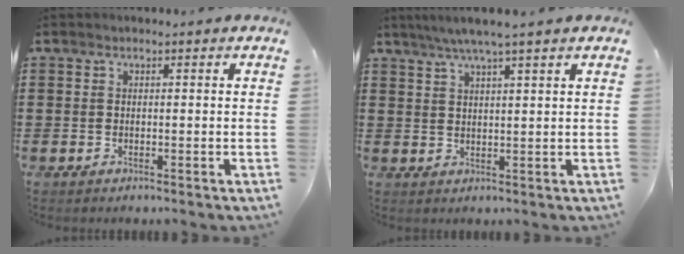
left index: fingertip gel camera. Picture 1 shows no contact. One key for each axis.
{"total": 4.1, "fx": 3.0, "fy": -0.5, "fz": 2.7, "tx": -0.058, "ty": -0.005, "tz": 0.052}